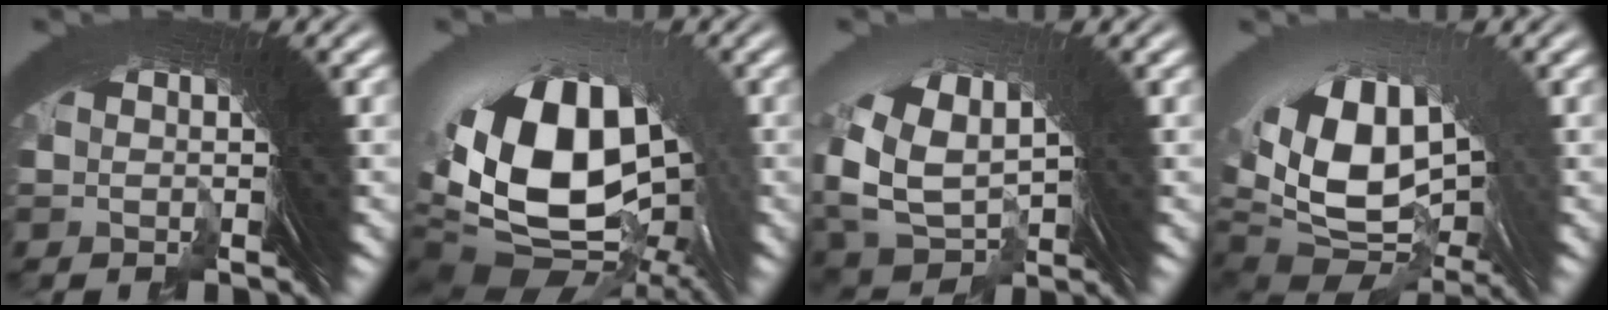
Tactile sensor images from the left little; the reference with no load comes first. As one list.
[{"total": 13.0, "force": [-2.3, 8.5, 9.7], "torque": [-0.203, -0.054, -0.006]}, {"total": 5.1, "force": [-0.1, 3.9, 3.3], "torque": [-0.091, -0.018, 0.017]}, {"total": 9.4, "force": [-1.4, 6.3, 6.9], "torque": [-0.156, -0.042, 0.010]}]